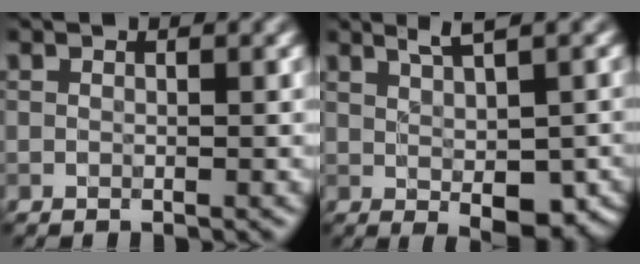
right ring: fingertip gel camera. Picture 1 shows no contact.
{"total": 5.0, "force": [0.7, 1.2, 4.8], "torque": [-0.071, -0.002, 0.019]}